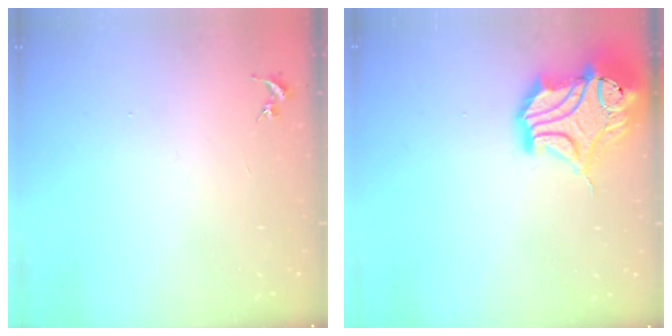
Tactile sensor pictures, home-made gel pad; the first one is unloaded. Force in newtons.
{"total": 18.4, "press": 18.2, "slide": 2.4}